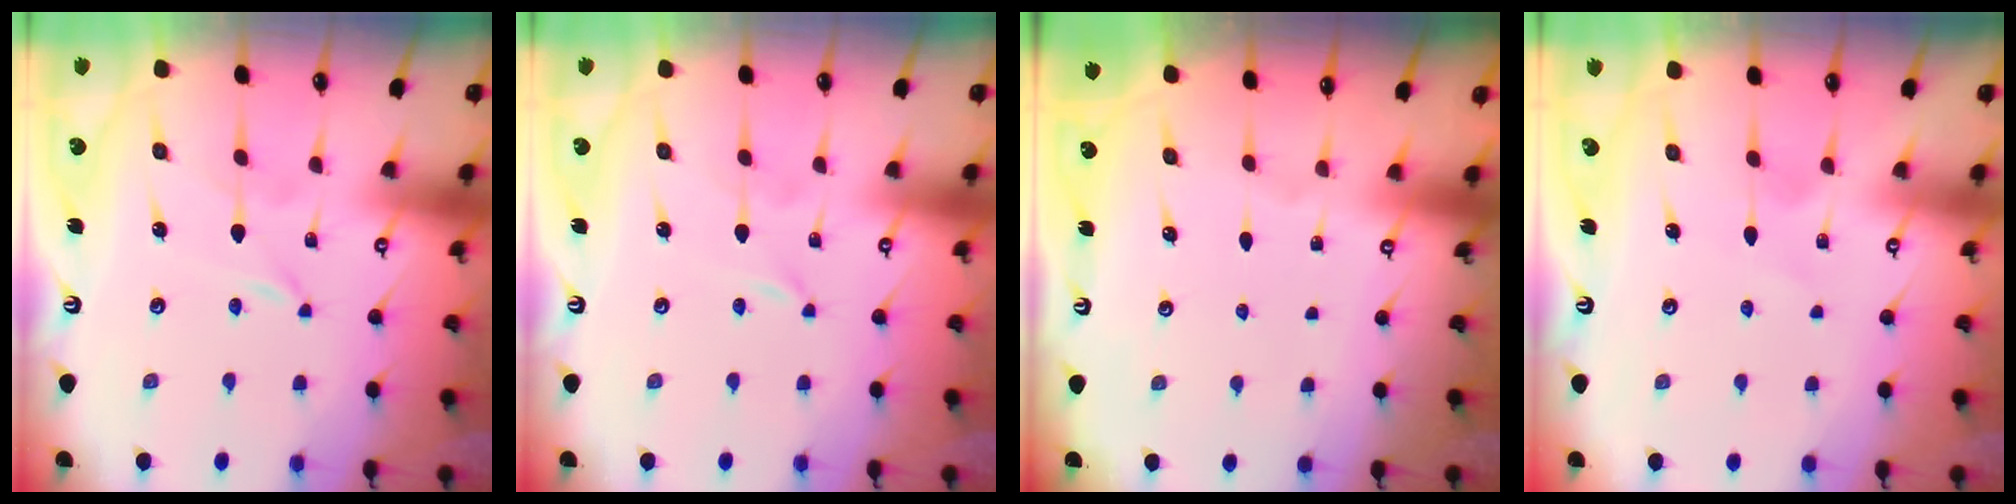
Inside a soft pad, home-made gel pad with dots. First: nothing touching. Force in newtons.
{"total": 0.0}
{"total": 0.0}
{"total": 2.4, "press": 2.4, "slide": 0.3}